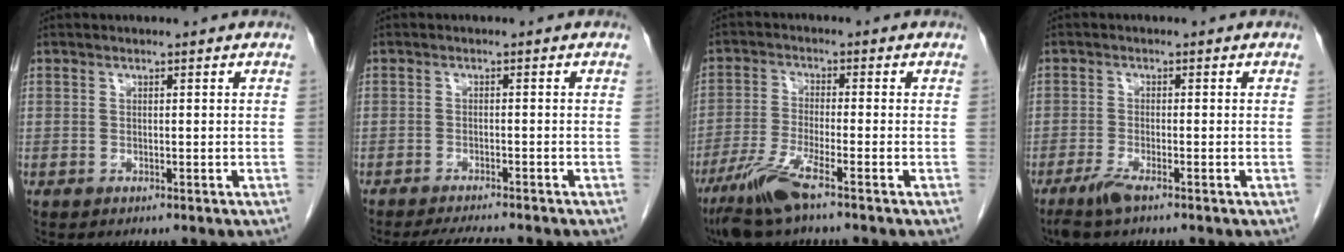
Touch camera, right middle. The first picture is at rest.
{"total": 5.6, "force": [-5.1, 0.3, 2.3], "torque": [-0.036, -0.017, -0.079]}
{"total": 7.0, "force": [-4.8, 0.0, 5.0], "torque": [-0.108, -0.021, -0.098]}
{"total": 2.9, "force": [-2.2, 0.2, 1.8], "torque": [-0.045, -0.005, -0.045]}